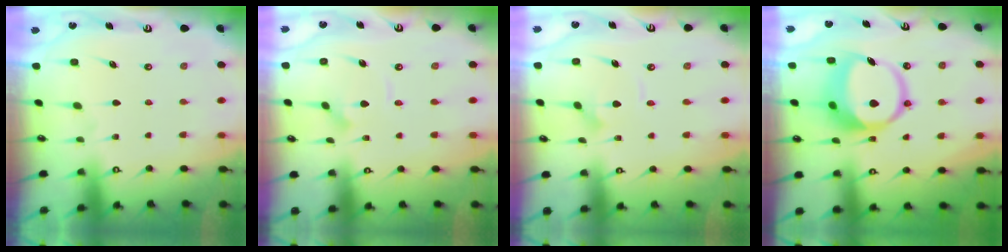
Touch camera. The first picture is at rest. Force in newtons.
{"total": 2.8, "press": 2.8, "slide": 0.4}
{"total": 4.5, "press": 4.5, "slide": 0.4}
{"total": 12.2, "press": 12.1, "slide": 1.7}